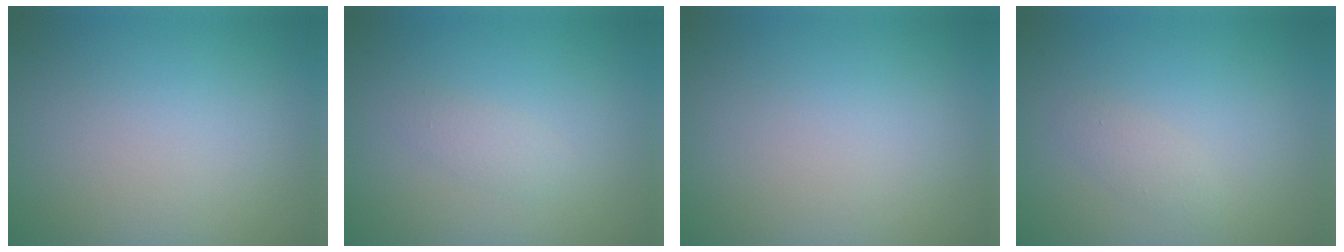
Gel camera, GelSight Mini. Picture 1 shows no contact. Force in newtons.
{"total": 1.1, "press": 1.1, "slide": 0.0}
{"total": 0.0}
{"total": 1.1, "press": 1.1, "slide": 0.1}